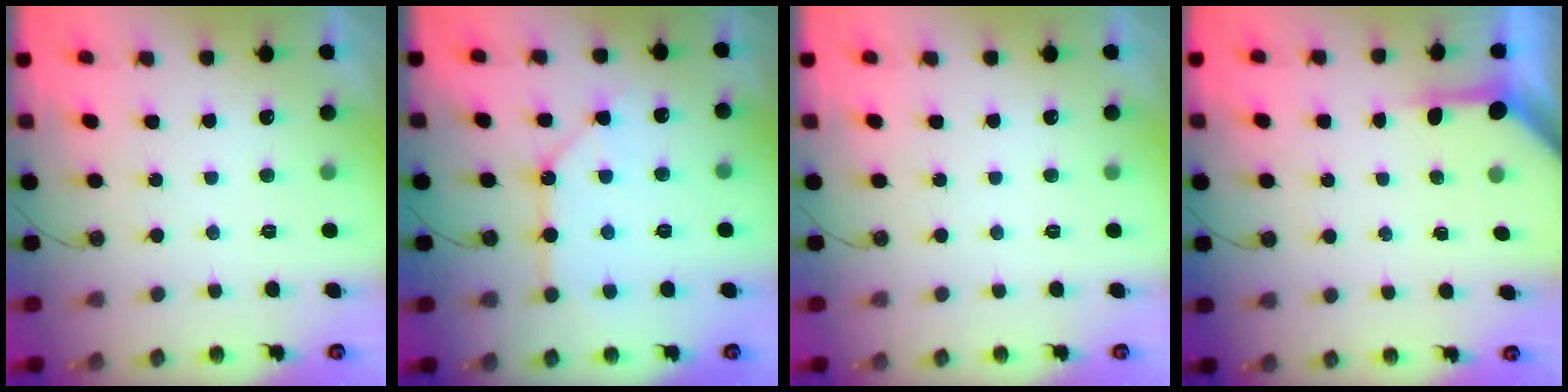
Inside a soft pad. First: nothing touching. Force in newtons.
{"total": 11.4, "press": 11.3, "slide": 1.1}
{"total": 0.0}
{"total": 3.4, "press": 3.4, "slide": 0.4}